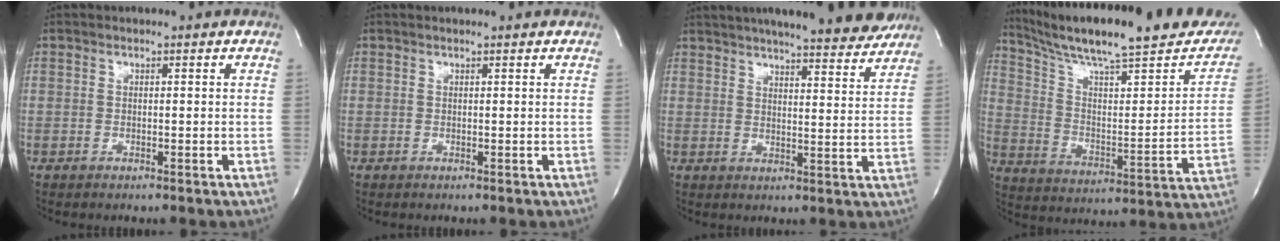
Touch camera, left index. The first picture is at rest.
{"total": 1.0, "force": [1.0, -0.1, 0.3], "torque": [-0.010, 0.007, 0.016]}
{"total": 20.9, "force": [18.4, 2.9, 9.5], "torque": [-0.150, 0.006, 0.238]}
{"total": 27.3, "force": [22.9, 3.7, 14.4], "torque": [-0.226, -0.031, 0.323]}